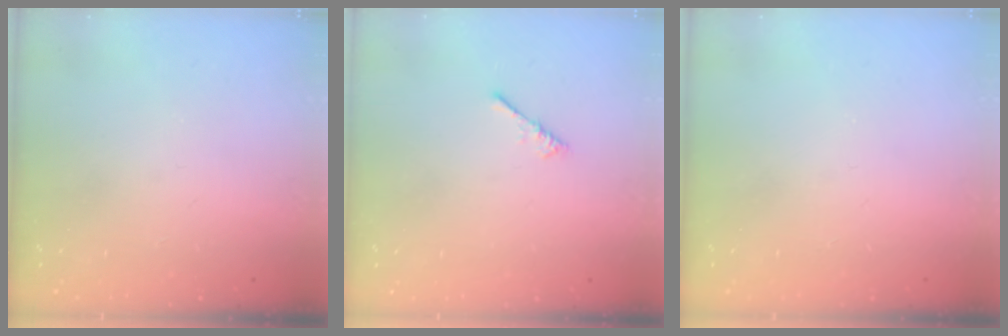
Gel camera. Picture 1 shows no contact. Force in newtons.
{"total": 0.0}
{"total": 0.0}